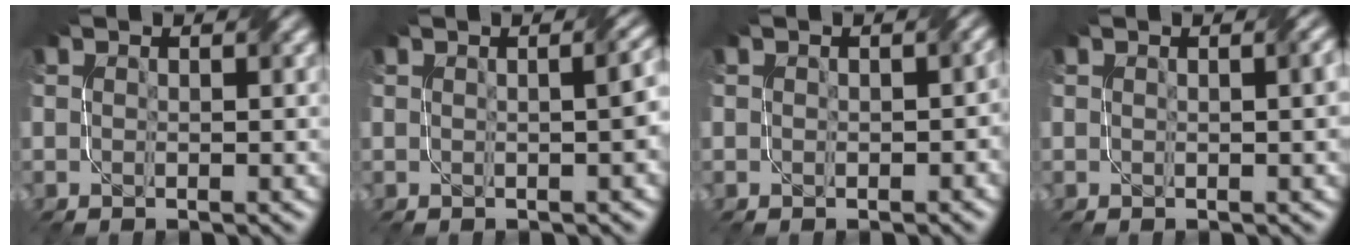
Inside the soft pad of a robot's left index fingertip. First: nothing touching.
{"total": 3.1, "force": [0.1, 1.2, 2.9], "torque": [-0.016, 0.014, 0.001]}
{"total": 1.6, "force": [0.0, 1.1, 1.2], "torque": [-0.012, -0.002, 0.000]}
{"total": 2.3, "force": [0.4, 0.8, 2.2], "torque": [-0.017, 0.006, 0.004]}